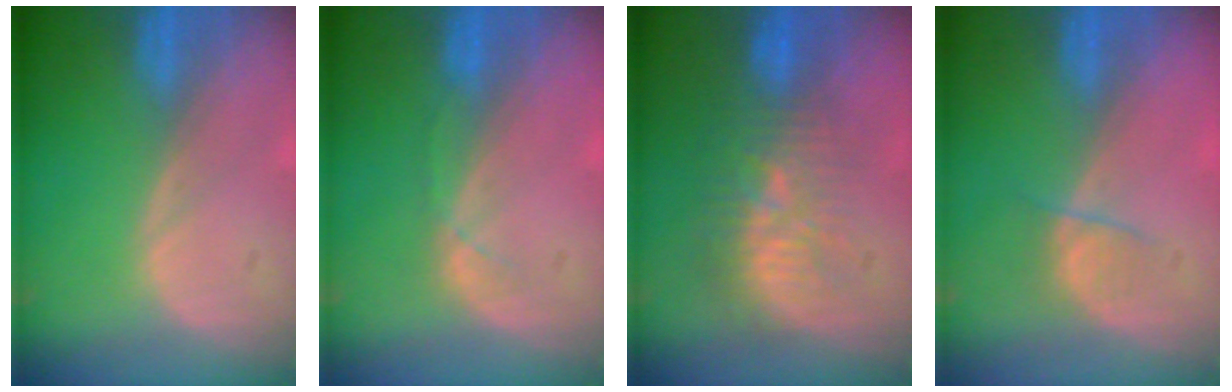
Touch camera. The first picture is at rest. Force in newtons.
{"total": 1.4, "press": 1.3, "slide": 0.3}
{"total": 9.3, "press": 8.9, "slide": 2.5}
{"total": 2.5, "press": 2.3, "slide": 0.9}